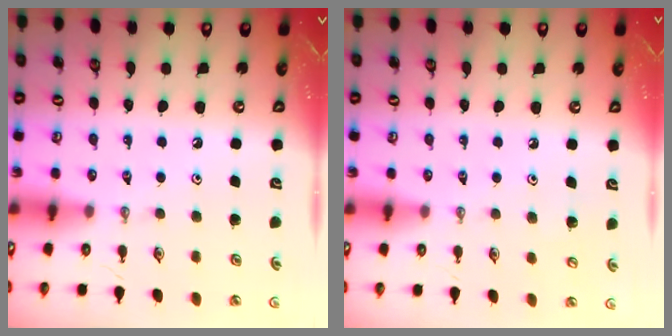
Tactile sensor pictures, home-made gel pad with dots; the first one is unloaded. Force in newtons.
{"total": 4.3, "press": 4.3, "slide": 0.4}